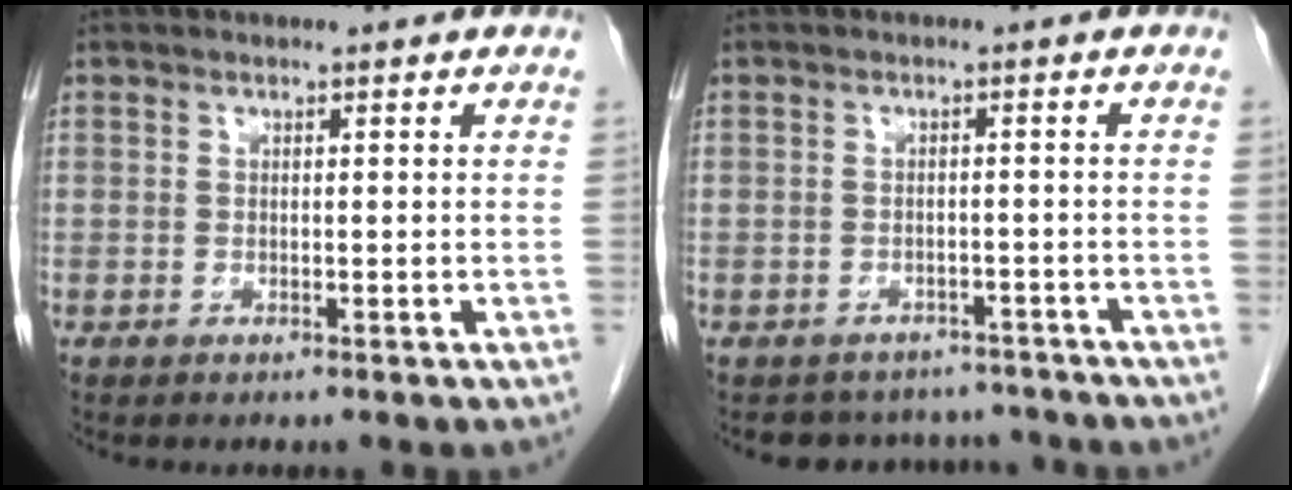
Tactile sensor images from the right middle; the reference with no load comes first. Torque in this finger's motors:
{"motor_torque": [0.11, -0.10, -0.01, -0.02]}